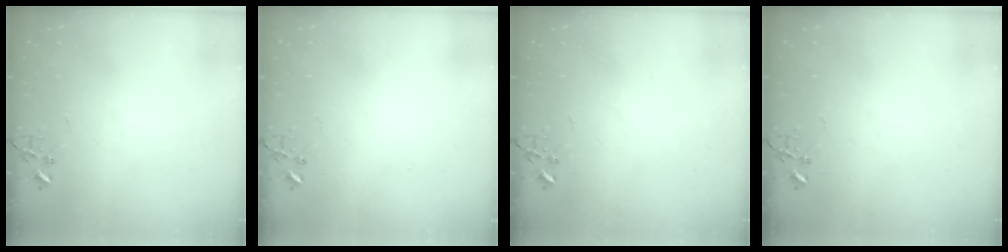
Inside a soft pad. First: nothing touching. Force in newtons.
{"total": 1.1, "press": 1.1, "slide": 0.1}
{"total": 0.0}
{"total": 0.0}